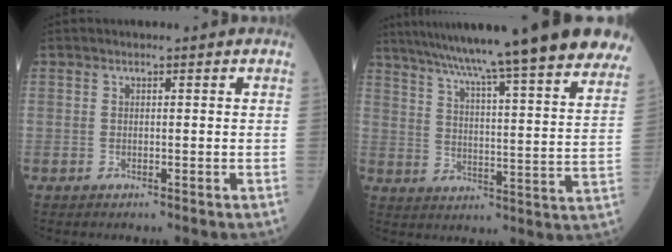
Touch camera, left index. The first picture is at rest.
{"total": 32.2, "force": [27.0, 1.0, 17.5], "torque": [-0.239, -0.053, 0.352]}